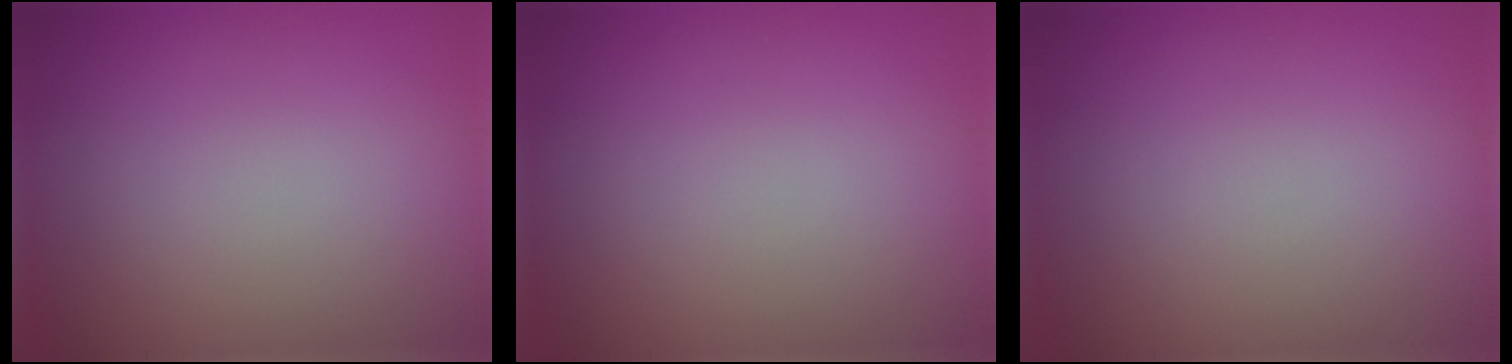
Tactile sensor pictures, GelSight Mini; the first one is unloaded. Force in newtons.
{"total": 0.0}
{"total": 0.0}